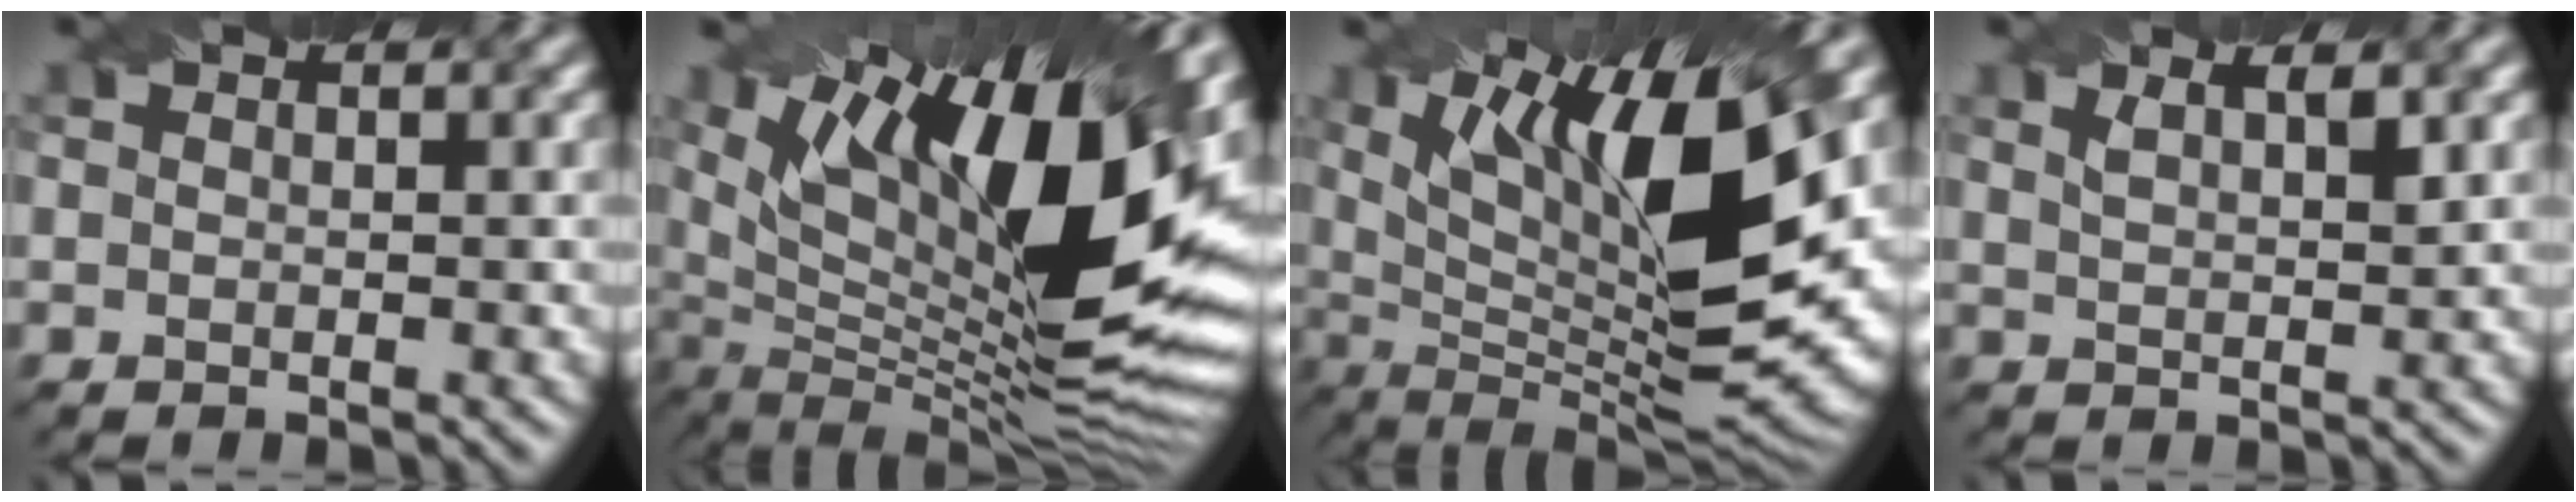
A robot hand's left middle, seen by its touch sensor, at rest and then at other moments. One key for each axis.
{"total": 18.6, "fx": 6.6, "fy": 6.4, "fz": 16.2, "tx": -0.247, "ty": 0.024, "tz": 0.120}
{"total": 16.7, "fx": 5.2, "fy": 5.1, "fz": 15.0, "tx": -0.241, "ty": 0.000, "tz": 0.095}
{"total": 2.7, "fx": 1.6, "fy": 0.9, "fz": 2.0, "tx": -0.021, "ty": 0.003, "tz": 0.022}